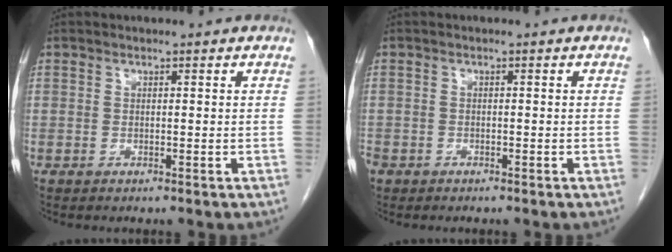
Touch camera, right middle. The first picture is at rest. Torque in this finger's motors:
{"motor_torque": [1.19, -0.95, 1.05, 0.21]}